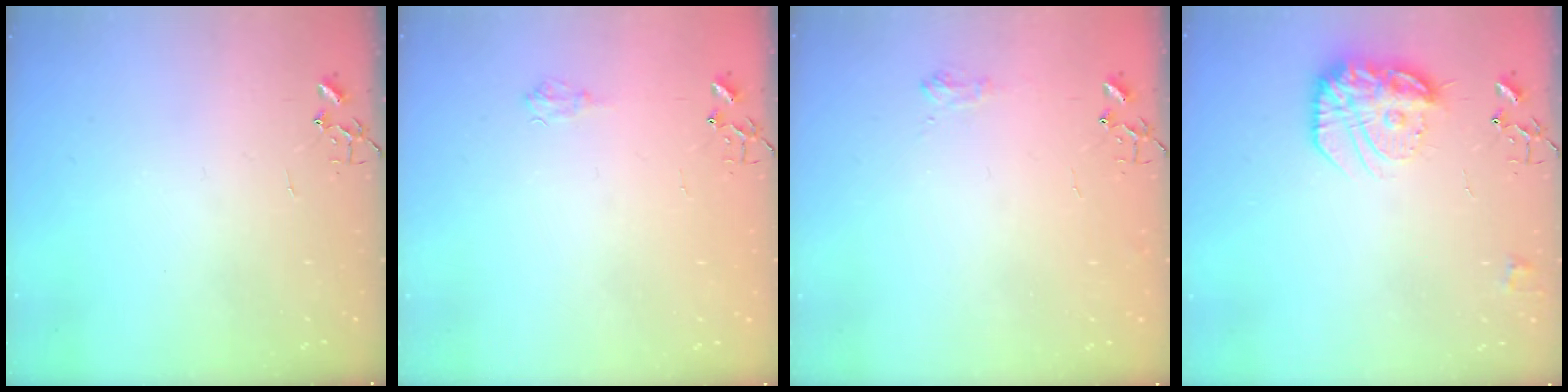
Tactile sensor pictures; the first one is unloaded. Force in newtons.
{"total": 6.1, "press": 6.1, "slide": 0.8}
{"total": 7.1, "press": 7.1, "slide": 0.8}
{"total": 17.4, "press": 17.3, "slide": 1.2}